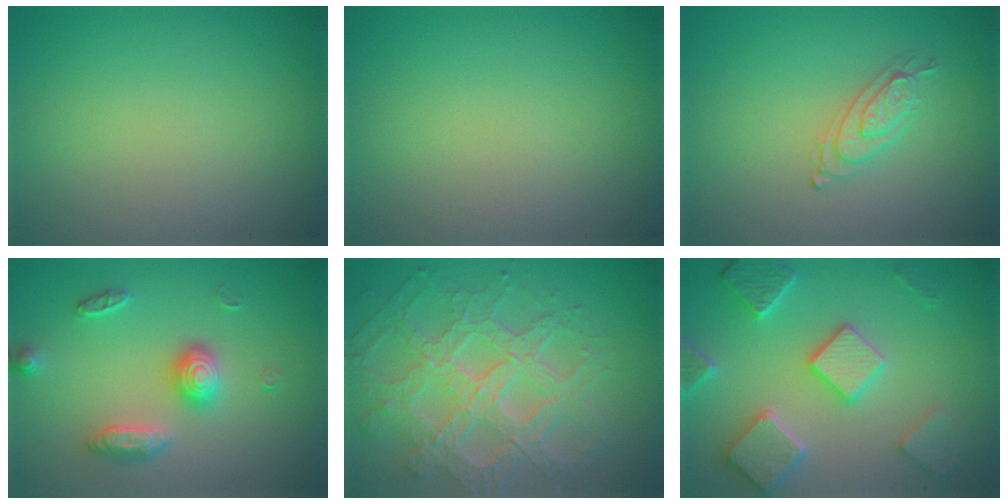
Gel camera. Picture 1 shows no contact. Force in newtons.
{"total": 0.0}
{"total": 2.2, "press": 2.1, "slide": 0.6}
{"total": 3.1, "press": 3.1, "slide": 0.3}
{"total": 7.8, "press": 5.8, "slide": 5.3}
{"total": 5.7, "press": 5.6, "slide": 1.1}